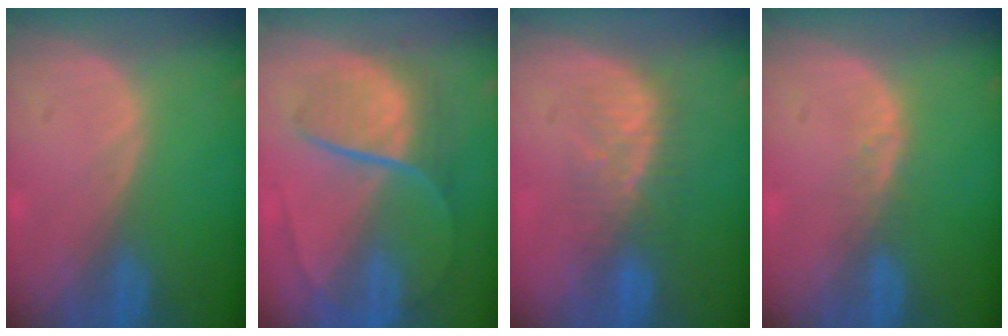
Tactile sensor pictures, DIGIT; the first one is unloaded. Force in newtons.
{"total": 8.9, "press": 7.5, "slide": 4.7}
{"total": 5.7, "press": 5.5, "slide": 1.4}
{"total": 1.7, "press": 1.7, "slide": 0.1}